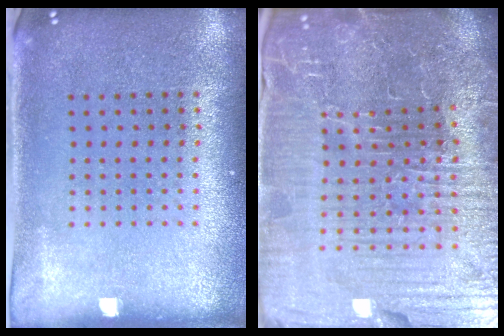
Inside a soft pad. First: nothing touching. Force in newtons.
{"total": 6.9, "press": 6.3, "slide": 2.9}